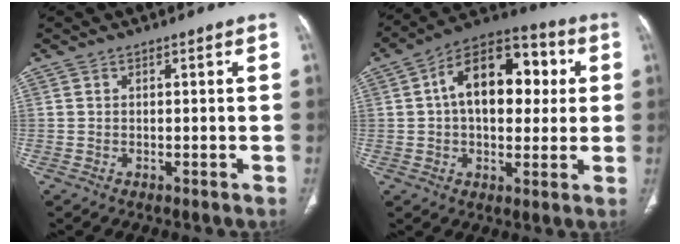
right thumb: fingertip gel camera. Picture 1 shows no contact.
{"total": 18.1, "force": [3.0, 10.9, 14.1], "torque": [-0.180, 0.026, 0.038]}